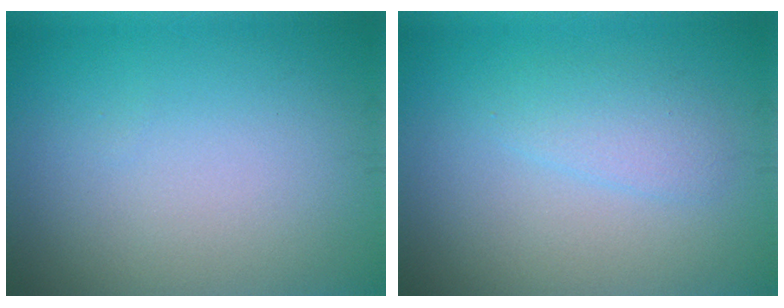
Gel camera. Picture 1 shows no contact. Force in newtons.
{"total": 2.0, "press": 2.0, "slide": 0.1}